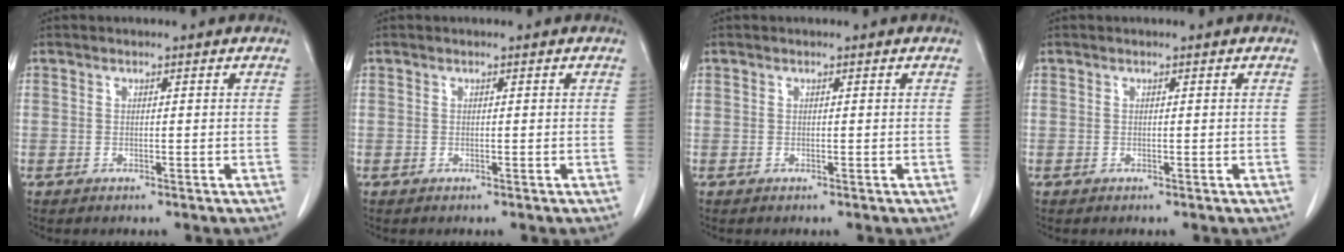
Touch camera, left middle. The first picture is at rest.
{"total": 0.0}
{"total": 0.0}
{"total": 0.0}